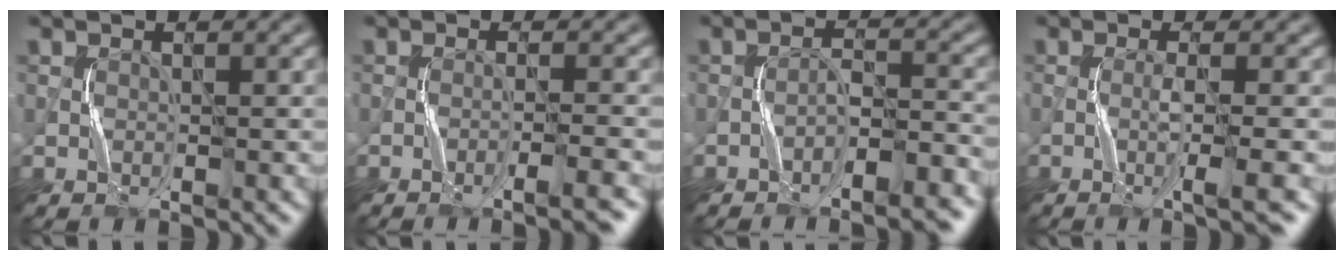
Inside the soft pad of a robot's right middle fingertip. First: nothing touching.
{"total": 3.3, "force": [-1.6, 0.4, 2.8], "torque": [-0.036, 0.013, -0.033]}
{"total": 4.4, "force": [-3.2, 0.8, 3.0], "torque": [-0.050, 0.016, -0.049]}
{"total": 3.1, "force": [-0.9, 0.2, 3.0], "torque": [-0.047, 0.001, -0.018]}